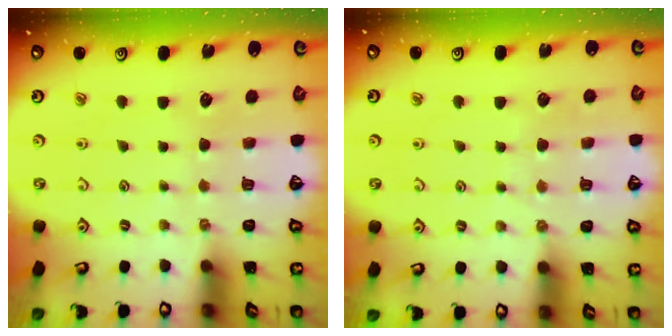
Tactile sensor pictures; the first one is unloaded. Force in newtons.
{"total": 3.9, "press": 3.8, "slide": 0.6}